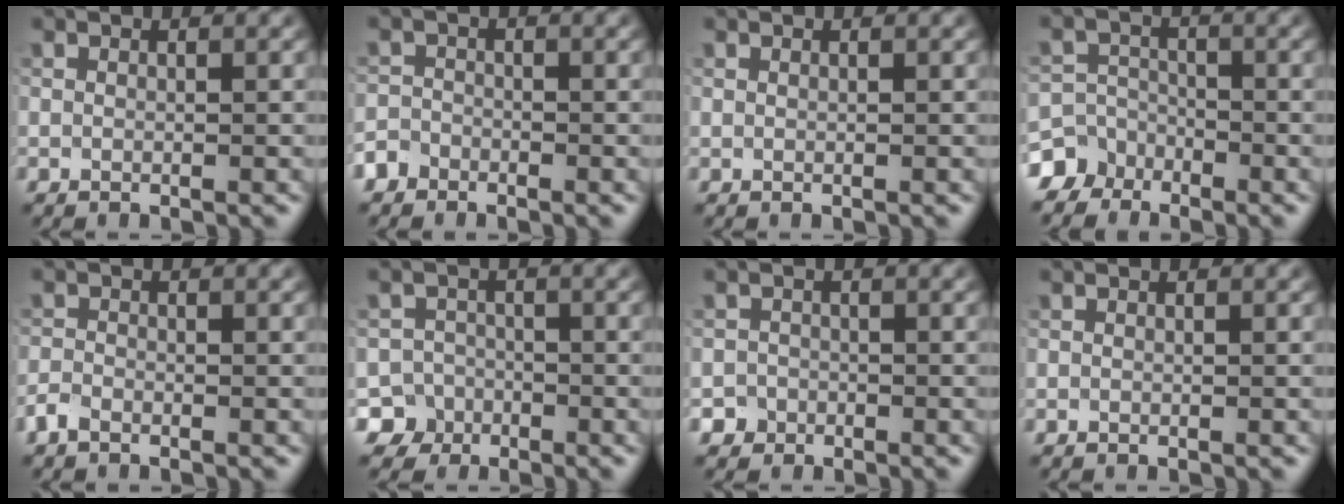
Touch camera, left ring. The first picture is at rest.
{"total": 2.0, "force": [-1.7, 1.2, 0.1], "torque": [-0.003, 0.003, -0.037]}
{"total": 0.0}
{"total": 5.9, "force": [-4.4, 3.9, 0.4], "torque": [0.011, -0.009, -0.090]}
{"total": 1.4, "force": [-1.2, 0.6, 0.5], "torque": [-0.011, 0.001, -0.030]}
{"total": 5.4, "force": [-3.6, 4.0, 0.1], "torque": [0.019, -0.007, -0.066]}
{"total": 2.2, "force": [-1.6, 1.5, -0.1], "torque": [0.016, 0.006, -0.026]}
{"total": 0.0}